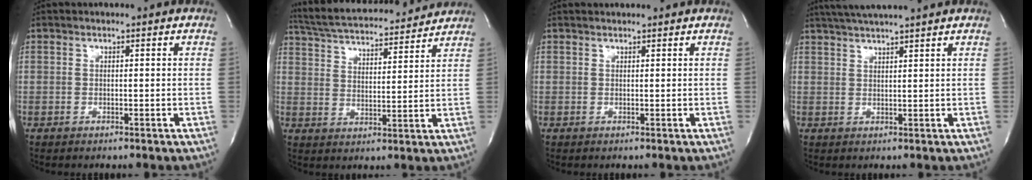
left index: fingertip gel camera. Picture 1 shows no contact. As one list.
[{"total": 17.8, "force": [16.5, 2.6, 6.1], "torque": [-0.110, 0.030, 0.249]}, {"total": 1.7, "force": [1.7, 0.2, 0.3], "torque": [-0.008, 0.017, 0.027]}, {"total": 8.0, "force": [7.0, -0.7, 3.8], "torque": [-0.068, 0.026, 0.108]}]